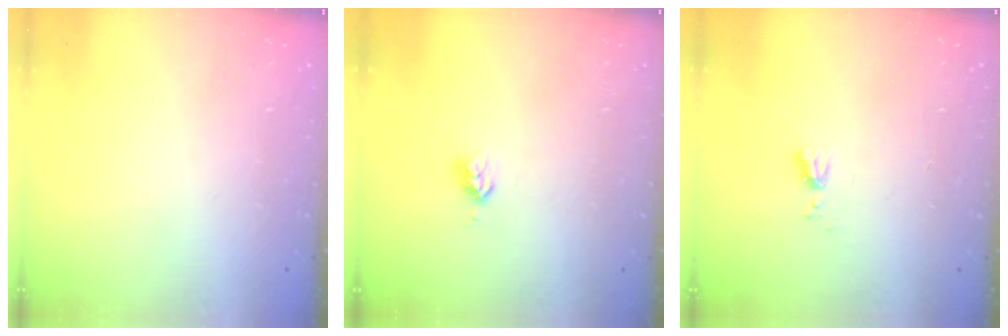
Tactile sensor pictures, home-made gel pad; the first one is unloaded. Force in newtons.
{"total": 4.0, "press": 3.9, "slide": 0.4}
{"total": 3.9, "press": 3.9, "slide": 0.6}